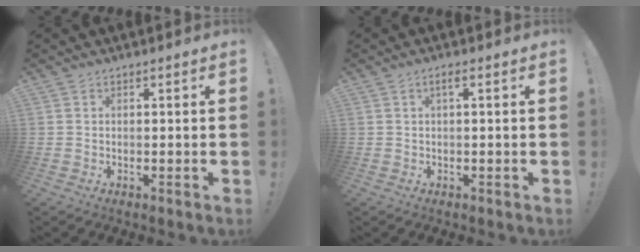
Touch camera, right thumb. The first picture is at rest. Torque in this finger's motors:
{"motor_torque": [-0.08, 0.08, -0.01, 0.00, 0.00]}